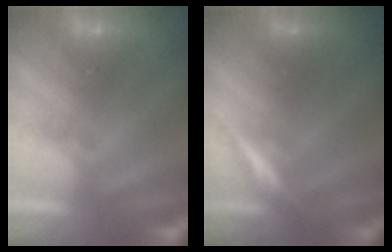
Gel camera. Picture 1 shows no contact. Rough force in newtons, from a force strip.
{"total": 3.0}